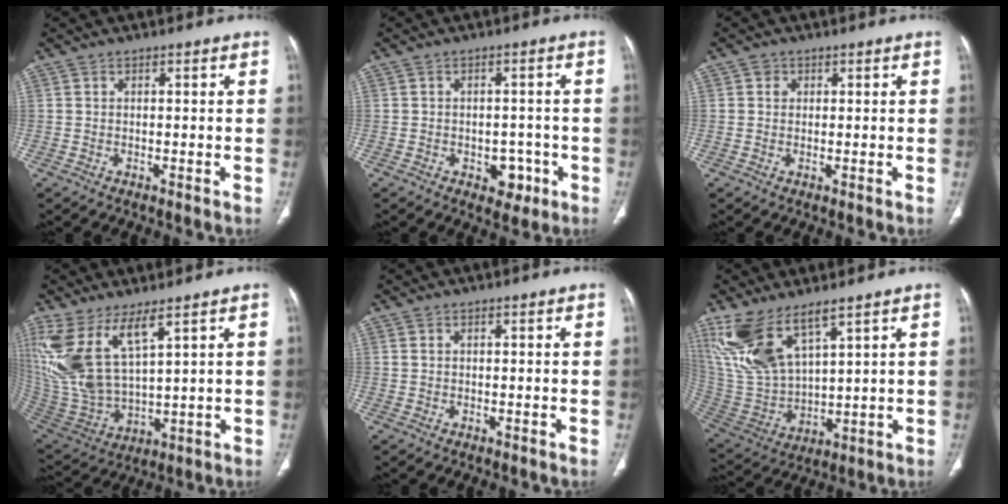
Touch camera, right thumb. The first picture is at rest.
{"total": 4.6, "force": [-1.8, 3.3, 2.7], "torque": [-0.005, 0.013, -0.019]}
{"total": 1.3, "force": [0.4, 1.2, 0.3], "torque": [0.003, 0.000, 0.004]}
{"total": 15.5, "force": [8.2, 5.8, 11.9], "torque": [-0.258, -0.040, 0.189]}
{"total": 0.6, "force": [0.3, 0.2, 0.4], "torque": [-0.012, 0.010, 0.009]}
{"total": 14.6, "force": [9.2, 5.4, 10.0], "torque": [-0.202, -0.038, 0.209]}